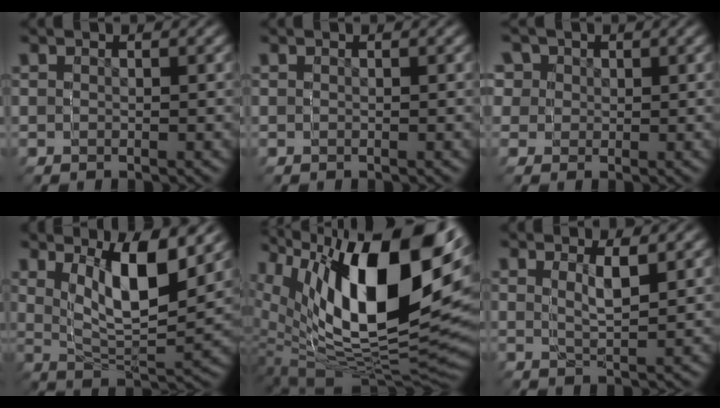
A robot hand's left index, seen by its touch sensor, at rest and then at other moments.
{"total": 0.0}
{"total": 5.8, "force": [1.4, 5.6, 0.4], "torque": [-0.024, -0.022, 0.027]}
{"total": 6.1, "force": [5.3, 1.1, 2.8], "torque": [-0.091, 0.033, 0.065]}
{"total": 16.4, "force": [4.7, 9.3, 12.6], "torque": [-0.217, 0.013, 0.078]}
{"total": 2.7, "force": [2.2, -1.6, 0.2], "torque": [-0.002, 0.016, 0.029]}